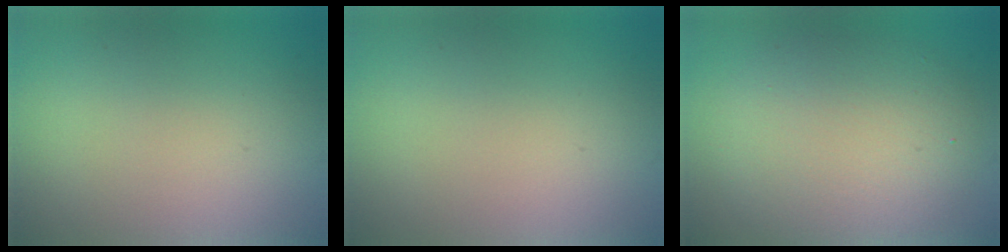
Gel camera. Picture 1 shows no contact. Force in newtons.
{"total": 0.0}
{"total": 6.9, "press": 6.9, "slide": 0.7}